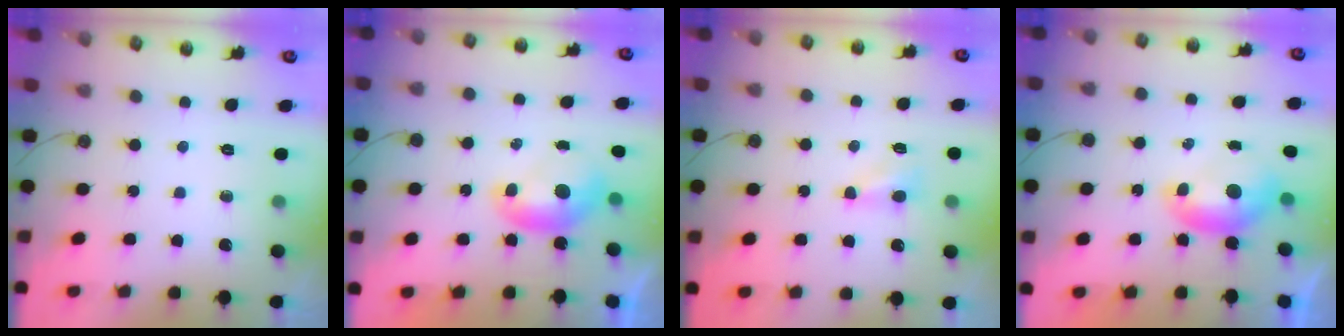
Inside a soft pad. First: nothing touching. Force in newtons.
{"total": 0.0}
{"total": 1.6, "press": 1.5, "slide": 0.5}
{"total": 0.0}